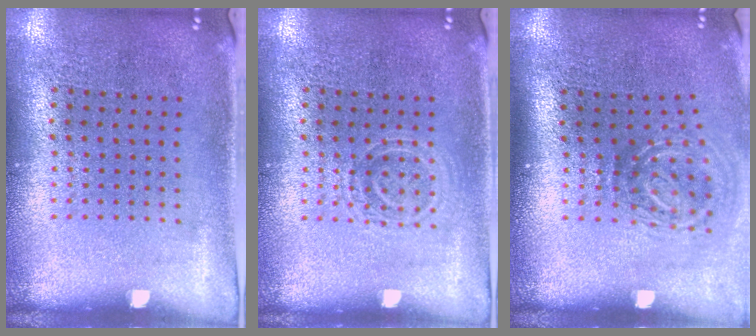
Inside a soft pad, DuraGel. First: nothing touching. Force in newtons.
{"total": 1.6, "press": 1.5, "slide": 0.4}
{"total": 2.0, "press": 1.2, "slide": 1.6}